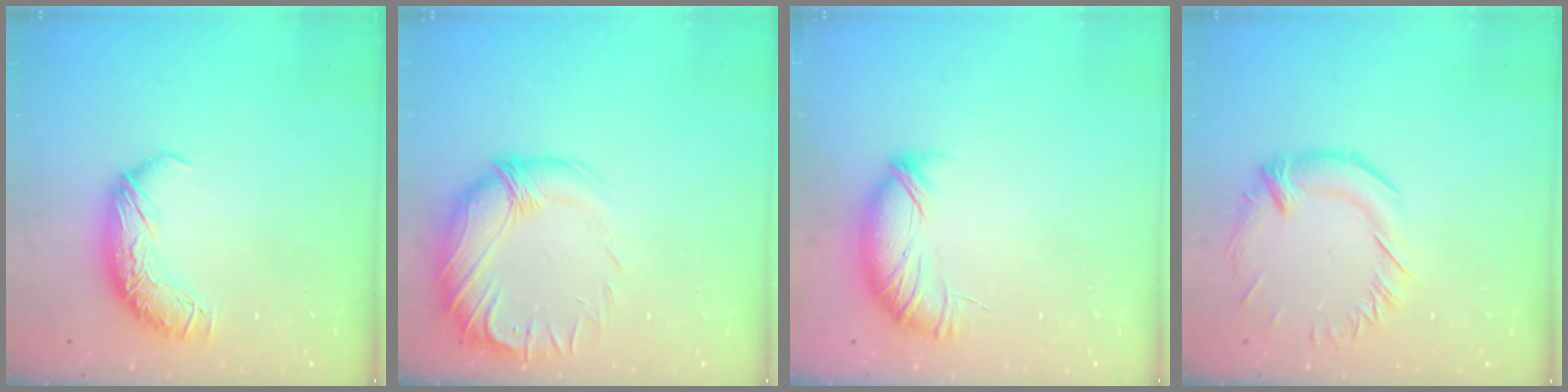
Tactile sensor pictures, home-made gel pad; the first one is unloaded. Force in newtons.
{"total": 2.9, "press": 0.9, "slide": 2.8}
{"total": 4.7, "press": 4.6, "slide": 1.1}
{"total": 1.2, "press": 0.6, "slide": 1.1}